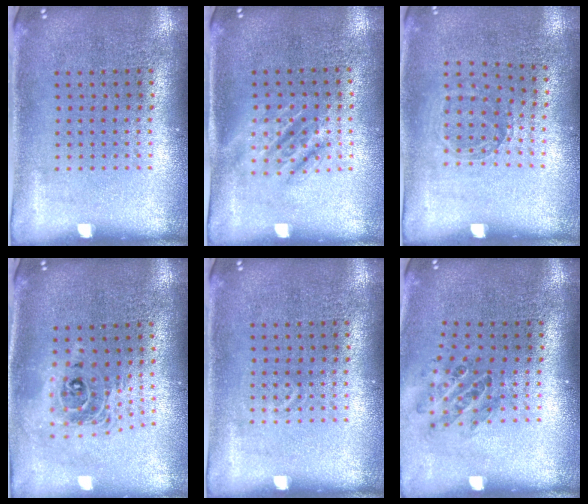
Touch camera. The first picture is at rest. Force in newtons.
{"total": 1.4, "press": 1.2, "slide": 0.7}
{"total": 0.9, "press": 0.8, "slide": 0.5}
{"total": 1.9, "press": 1.5, "slide": 1.3}
{"total": 0.6, "press": 0.5, "slide": 0.3}
{"total": 0.9, "press": 0.9, "slide": 0.1}